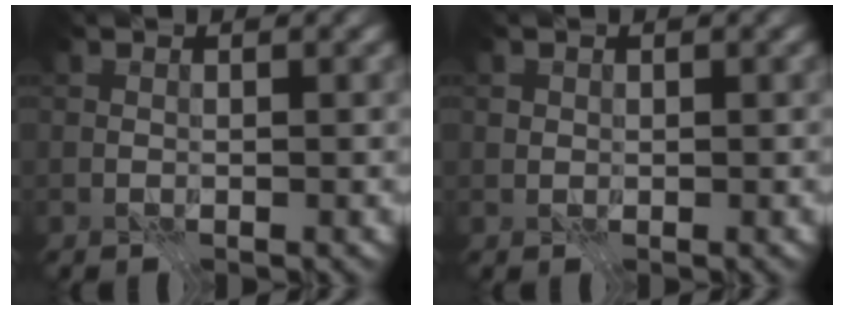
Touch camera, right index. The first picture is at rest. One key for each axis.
{"total": 0.6, "fx": 0.2, "fy": 0.5, "fz": 0.2, "tx": -0.003, "ty": -0.001, "tz": 0.002}